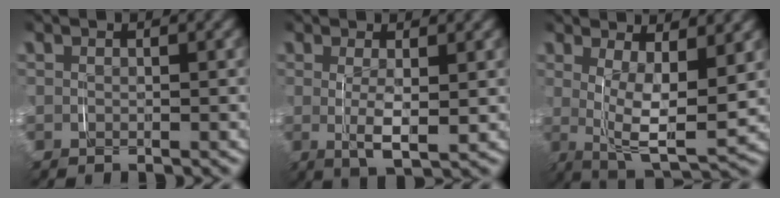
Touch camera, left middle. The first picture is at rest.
{"total": 3.6, "force": [0.1, 1.0, 3.5], "torque": [-0.061, -0.011, 0.006]}
{"total": 7.4, "force": [0.8, 3.1, 6.7], "torque": [-0.111, -0.026, 0.021]}